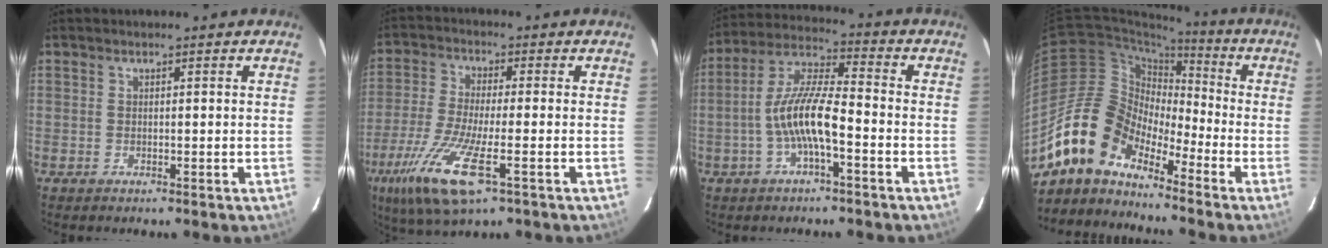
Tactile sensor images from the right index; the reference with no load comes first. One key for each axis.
{"total": 14.6, "fx": -6.8, "fy": 3.6, "fz": 12.4, "tx": -0.263, "ty": -0.040, "tz": -0.134}
{"total": 10.5, "fx": -3.3, "fy": 2.2, "fz": 9.8, "tx": -0.206, "ty": 0.010, "tz": -0.065}
{"total": 13.6, "fx": -10.8, "fy": 6.3, "fz": 5.3, "tx": -0.093, "ty": 0.020, "tz": -0.216}